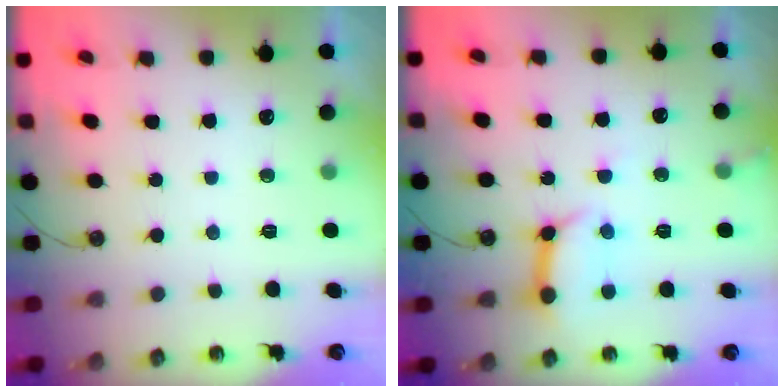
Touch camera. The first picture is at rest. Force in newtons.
{"total": 12.3, "press": 12.3, "slide": 1.3}